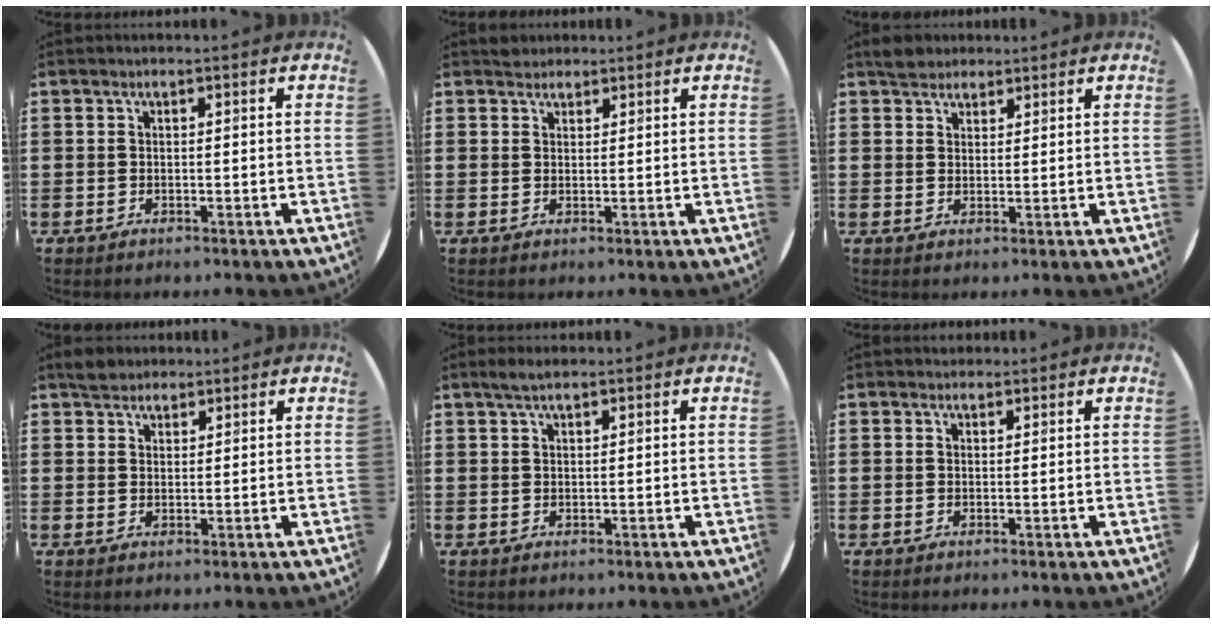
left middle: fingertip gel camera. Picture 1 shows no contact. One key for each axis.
{"total": 1.6, "fx": 1.5, "fy": 0.6, "fz": -0.2, "tx": 0.010, "ty": 0.002, "tz": 0.029}
{"total": 2.7, "fx": 2.5, "fy": 1.1, "fz": -0.1, "tx": 0.004, "ty": 0.005, "tz": 0.048}
{"total": 2.6, "fx": 2.3, "fy": 1.1, "fz": 0.1, "tx": 0.002, "ty": 0.005, "tz": 0.044}
{"total": 1.8, "fx": 1.4, "fy": 0.3, "fz": 1.0, "tx": -0.020, "ty": 0.005, "tz": 0.024}
{"total": 0.8, "fx": 0.8, "fy": 0.3, "fz": -0.1, "tx": 0.011, "ty": 0.001, "tz": 0.013}